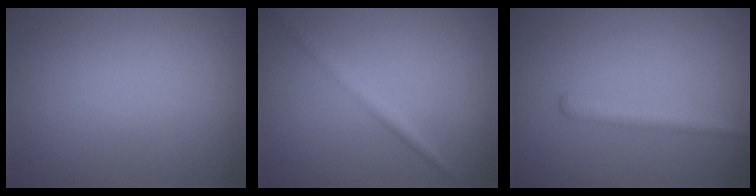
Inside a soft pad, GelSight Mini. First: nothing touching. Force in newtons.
{"total": 1.8, "press": 1.8, "slide": 0.0}
{"total": 2.0, "press": 2.0, "slide": 0.1}